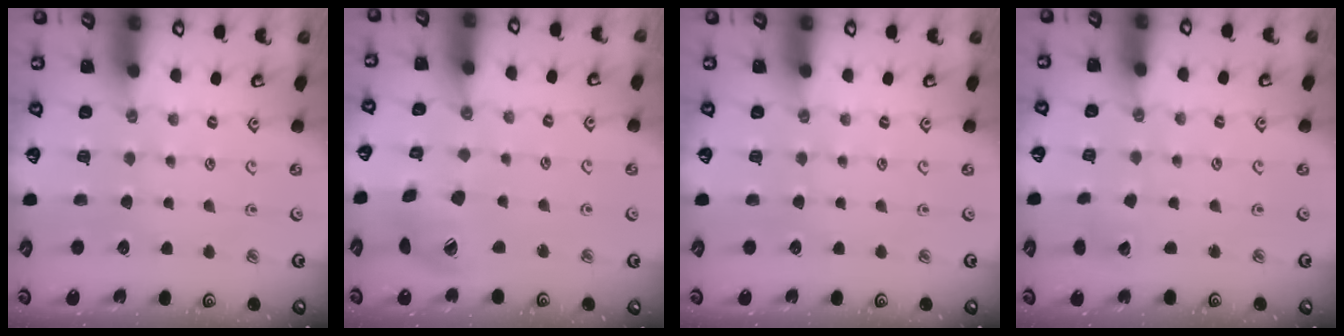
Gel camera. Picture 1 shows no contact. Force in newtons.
{"total": 13.2, "press": 13.1, "slide": 1.7}
{"total": 0.0}
{"total": 2.7, "press": 2.7, "slide": 0.3}